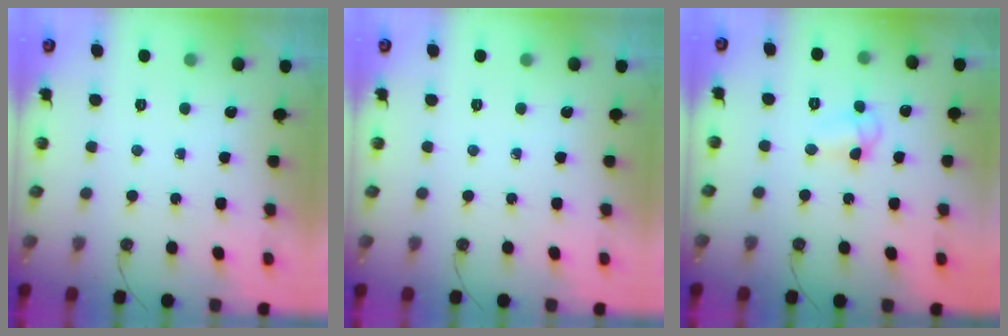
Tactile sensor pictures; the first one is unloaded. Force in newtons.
{"total": 0.0}
{"total": 5.0, "press": 5.0, "slide": 0.5}